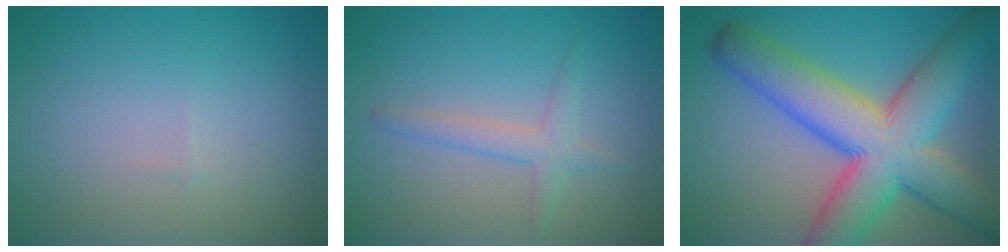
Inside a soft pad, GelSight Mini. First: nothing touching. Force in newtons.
{"total": 2.0, "press": 2.0, "slide": 0.1}
{"total": 11.7, "press": 11.7, "slide": 0.5}